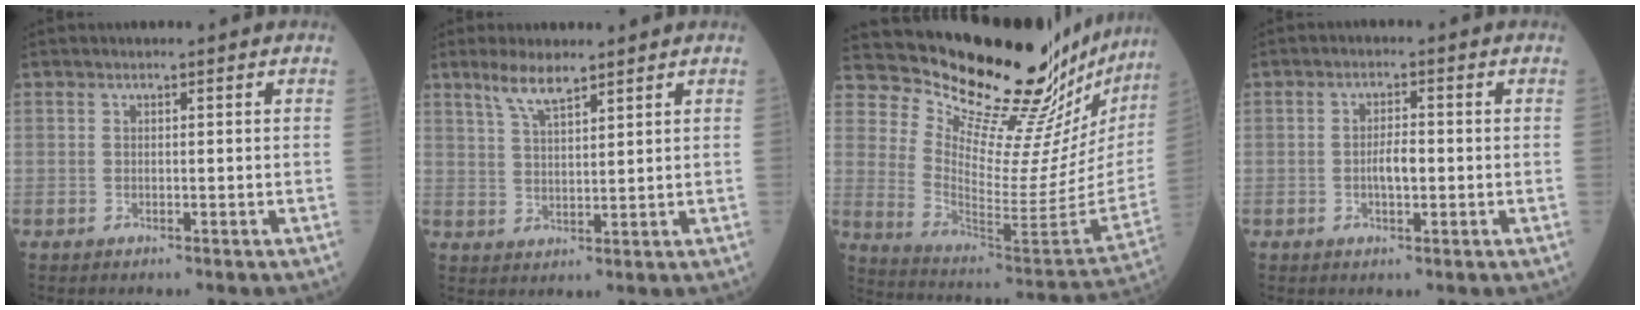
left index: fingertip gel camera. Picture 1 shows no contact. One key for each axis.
{"total": 4.6, "fx": 3.5, "fy": 0.8, "fz": 2.8, "tx": -0.064, "ty": 0.002, "tz": 0.070}
{"total": 28.6, "fx": 26.5, "fy": 3.8, "fz": 10.1, "tx": -0.166, "ty": -0.147, "tz": 0.354}
{"total": 3.0, "fx": -0.7, "fy": 1.0, "fz": 2.7, "tx": -0.051, "ty": 0.000, "tz": -0.014}